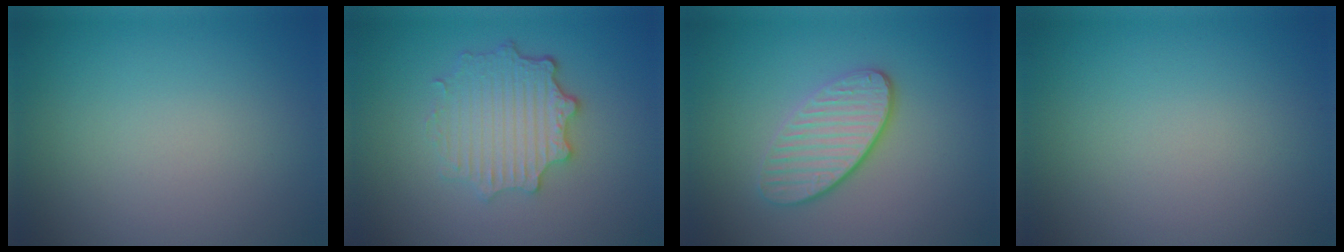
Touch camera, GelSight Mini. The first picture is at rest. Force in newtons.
{"total": 4.6, "press": 3.6, "slide": 2.8}
{"total": 3.5, "press": 3.0, "slide": 1.9}
{"total": 0.0}